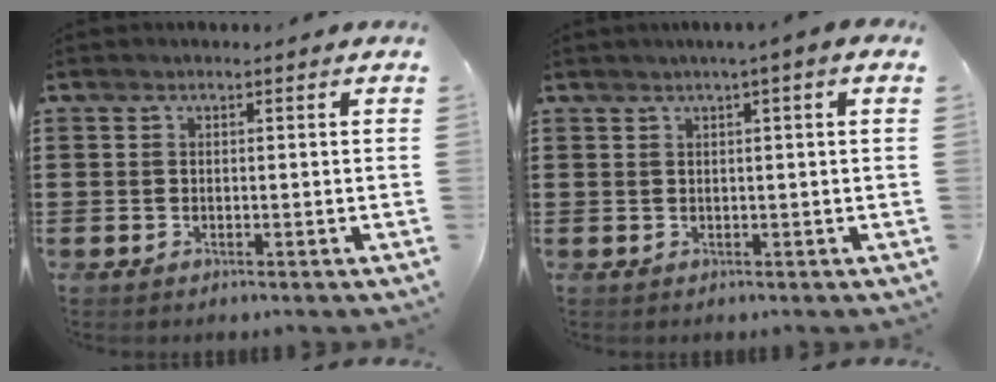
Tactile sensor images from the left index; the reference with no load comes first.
{"total": 1.6, "force": [0.5, -0.3, 1.5], "torque": [-0.027, -0.001, 0.008]}